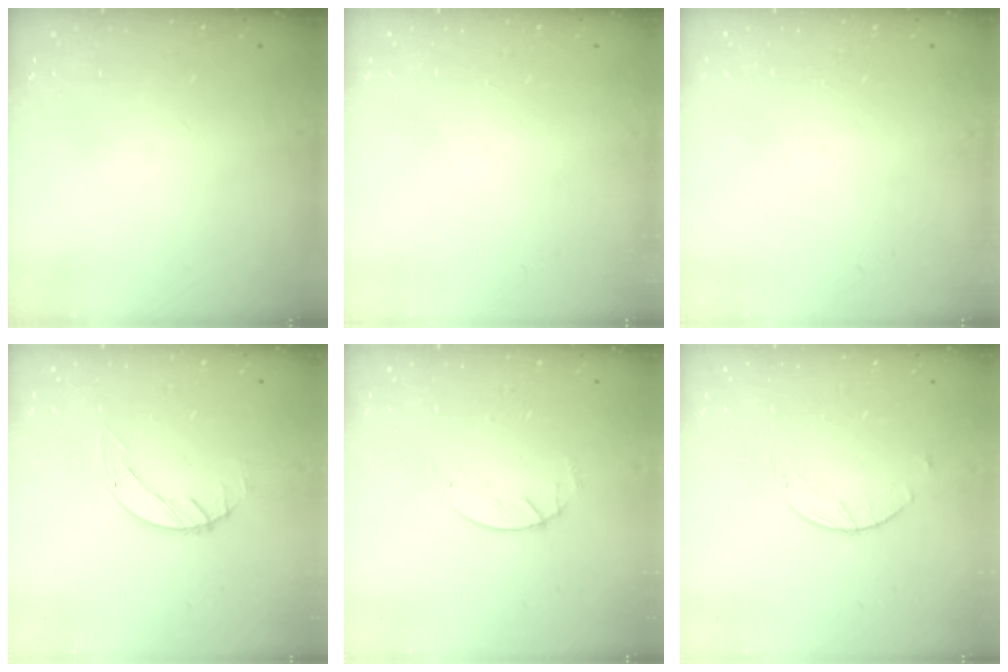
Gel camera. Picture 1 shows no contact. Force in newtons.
{"total": 0.0}
{"total": 0.0}
{"total": 2.6, "press": 2.6, "slide": 0.3}
{"total": 1.8, "press": 1.8, "slide": 0.2}
{"total": 2.0, "press": 2.0, "slide": 0.3}